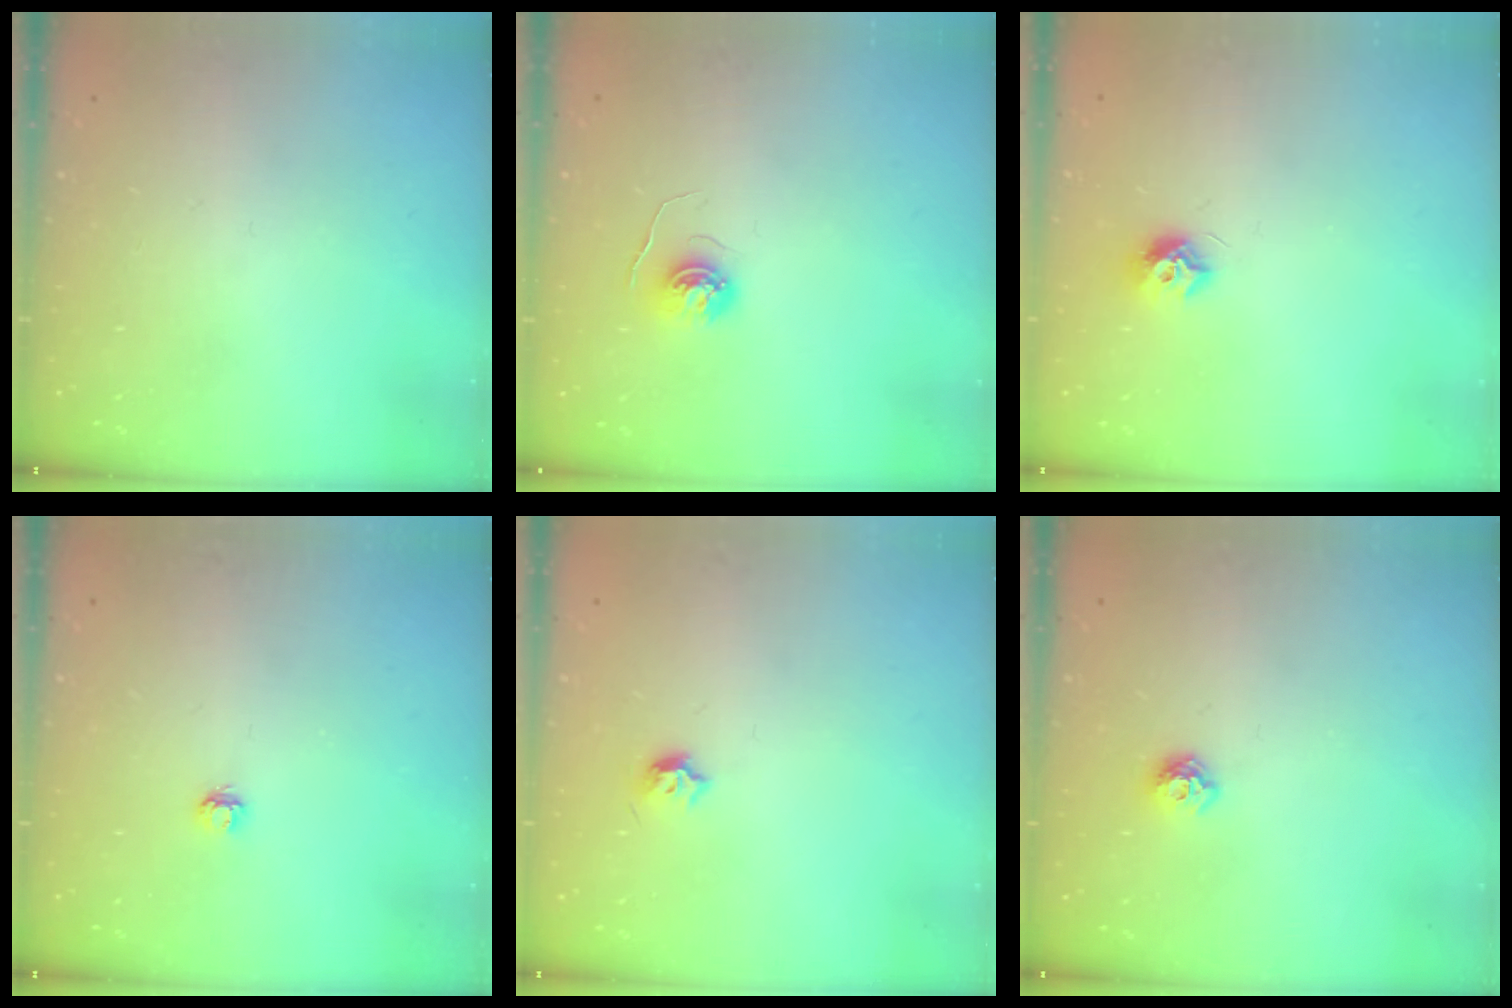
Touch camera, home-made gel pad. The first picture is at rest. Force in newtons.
{"total": 5.0, "press": 5.0, "slide": 0.4}
{"total": 7.3, "press": 7.3, "slide": 0.3}
{"total": 3.2, "press": 3.2, "slide": 0.3}
{"total": 4.0, "press": 3.9, "slide": 0.7}
{"total": 6.8, "press": 6.7, "slide": 1.0}